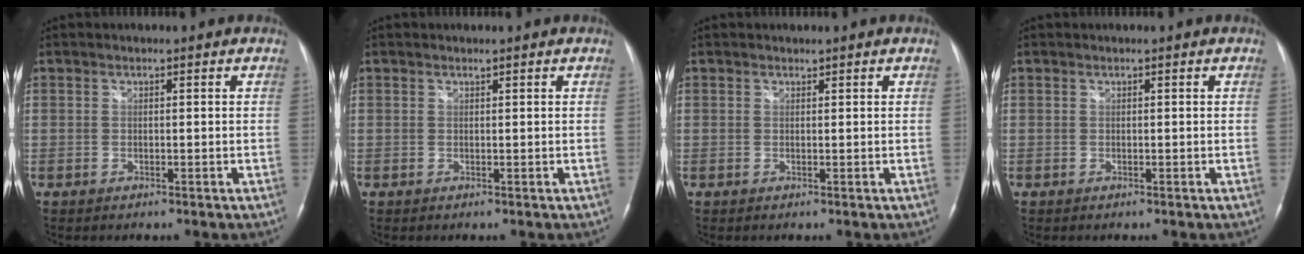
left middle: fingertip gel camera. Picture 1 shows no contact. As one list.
[{"total": 0.0}, {"total": 0.0}, {"total": 0.0}]